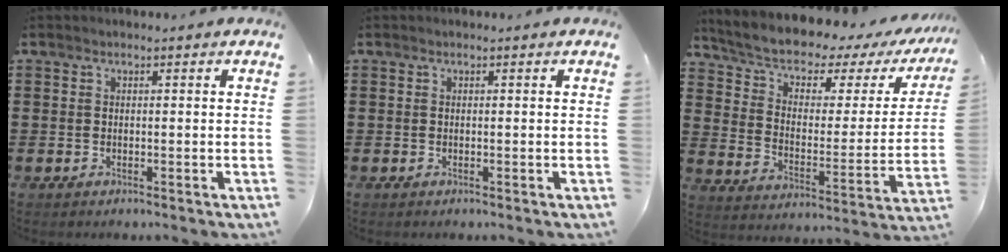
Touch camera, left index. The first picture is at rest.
{"total": 0.0}
{"total": 5.0, "force": [3.5, 2.3, 2.7], "torque": [-0.073, -0.029, 0.055]}